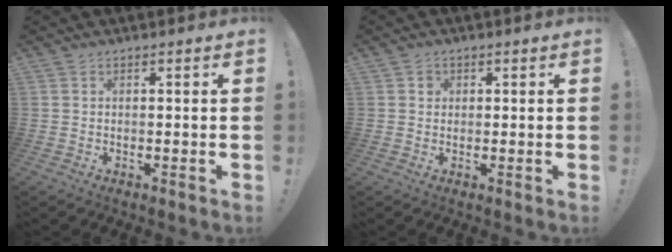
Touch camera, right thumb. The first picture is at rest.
{"total": 1.8, "force": [0.5, 1.7, 0.4], "torque": [-0.002, -0.001, 0.006]}